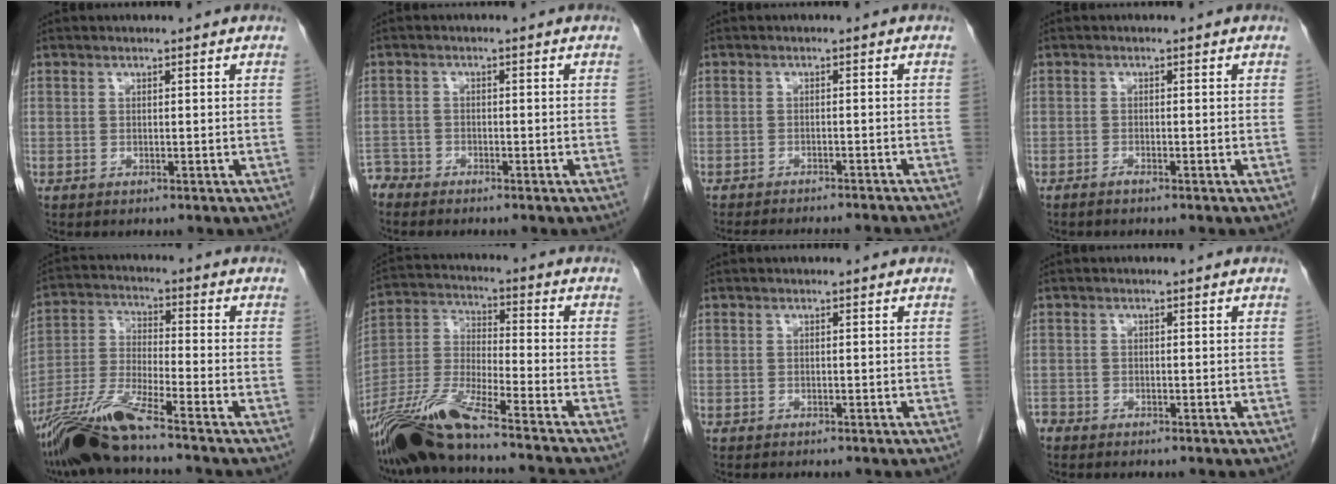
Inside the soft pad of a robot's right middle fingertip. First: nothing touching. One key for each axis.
{"total": 2.5, "fx": -2.3, "fy": 0.5, "fz": -0.6, "tx": 0.013, "ty": -0.006, "tz": -0.047}
{"total": 12.5, "fx": -11.5, "fy": 0.9, "fz": 4.8, "tx": -0.064, "ty": -0.015, "tz": -0.140}
{"total": 0.9, "fx": -0.8, "fy": -0.1, "fz": 0.4, "tx": -0.011, "ty": -0.001, "tz": -0.015}
{"total": 10.7, "fx": -8.4, "fy": -0.5, "fz": 6.6, "tx": -0.144, "ty": -0.021, "tz": -0.164}
{"total": 16.7, "fx": -13.8, "fy": -0.7, "fz": 9.4, "tx": -0.207, "ty": -0.022, "tz": -0.259}
{"total": 0.8, "fx": -0.8, "fy": 0.1, "fz": 0.3, "tx": -0.011, "ty": -0.004, "tz": -0.010}
{"total": 1.3, "fx": -1.2, "fy": 0.4, "fz": 0.1, "tx": -0.004, "ty": -0.003, "tz": -0.021}